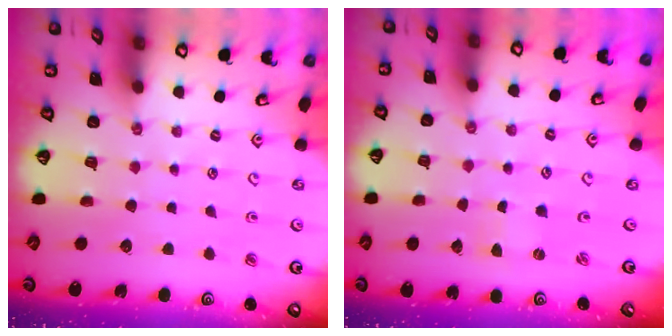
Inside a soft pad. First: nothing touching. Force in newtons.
{"total": 0.0}